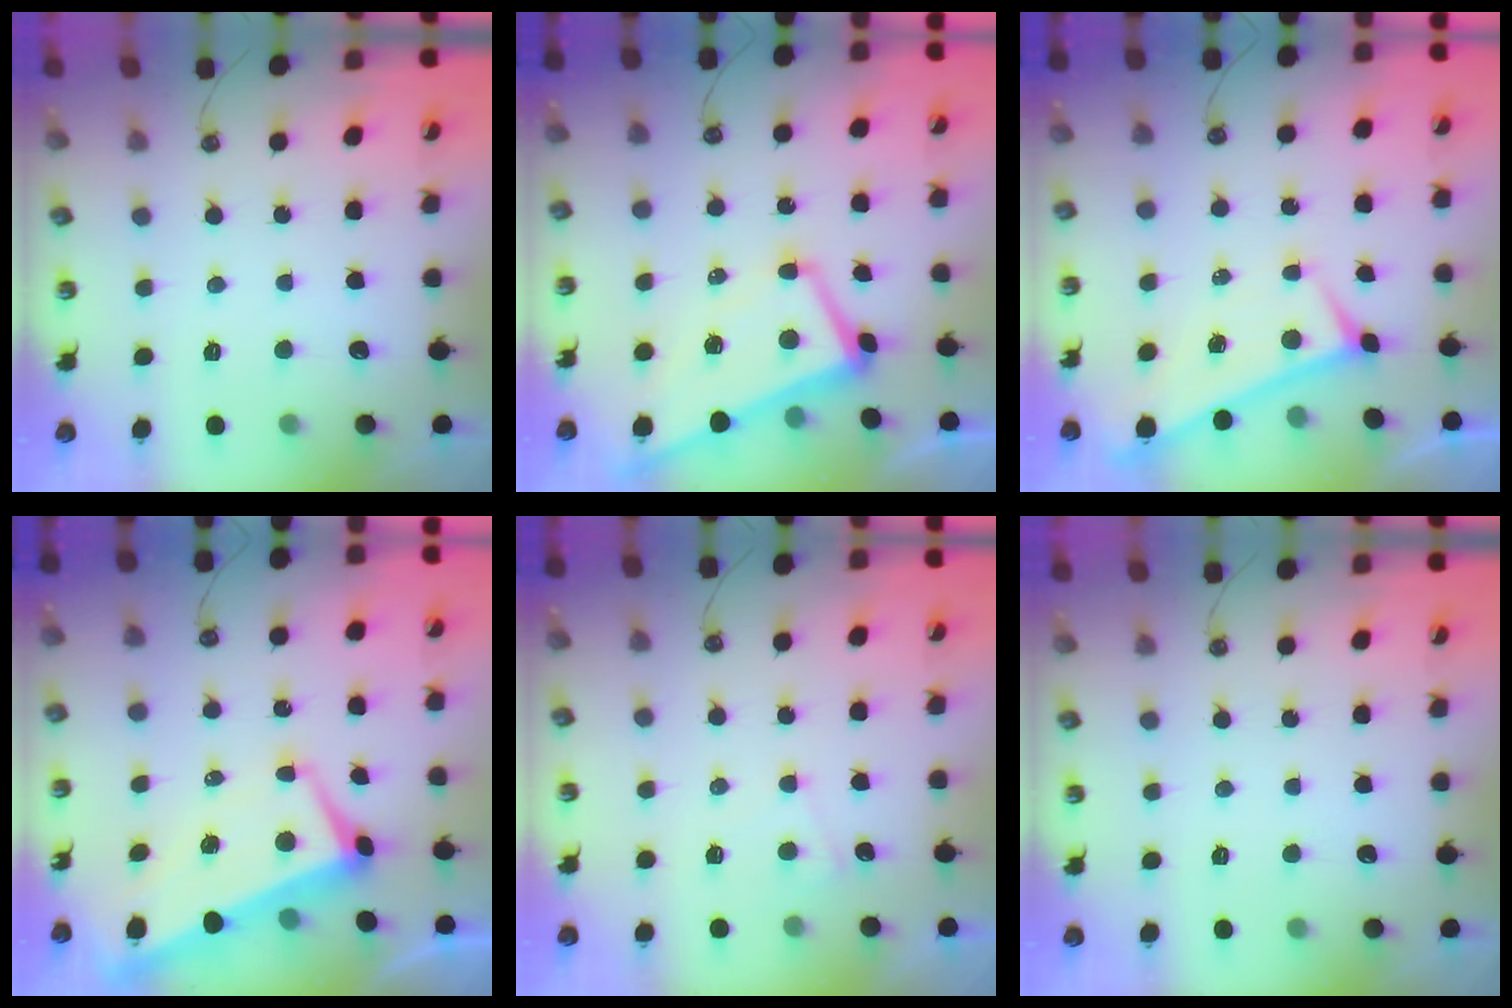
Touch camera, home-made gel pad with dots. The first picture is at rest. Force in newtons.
{"total": 1.2, "press": 0.7, "slide": 1.0}
{"total": 0.0}
{"total": 1.7, "press": 1.1, "slide": 1.3}
{"total": 2.4, "press": 2.4, "slide": 0.3}
{"total": 0.0}